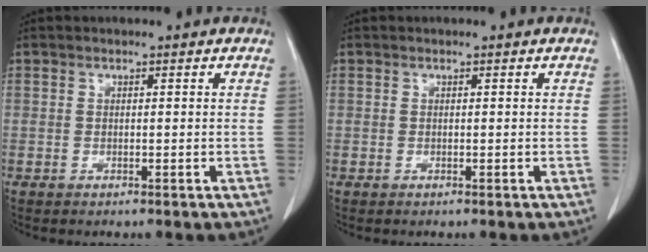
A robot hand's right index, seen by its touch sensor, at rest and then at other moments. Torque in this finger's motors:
{"motor_torque": [0.00, 0.00, 0.00, 0.00]}